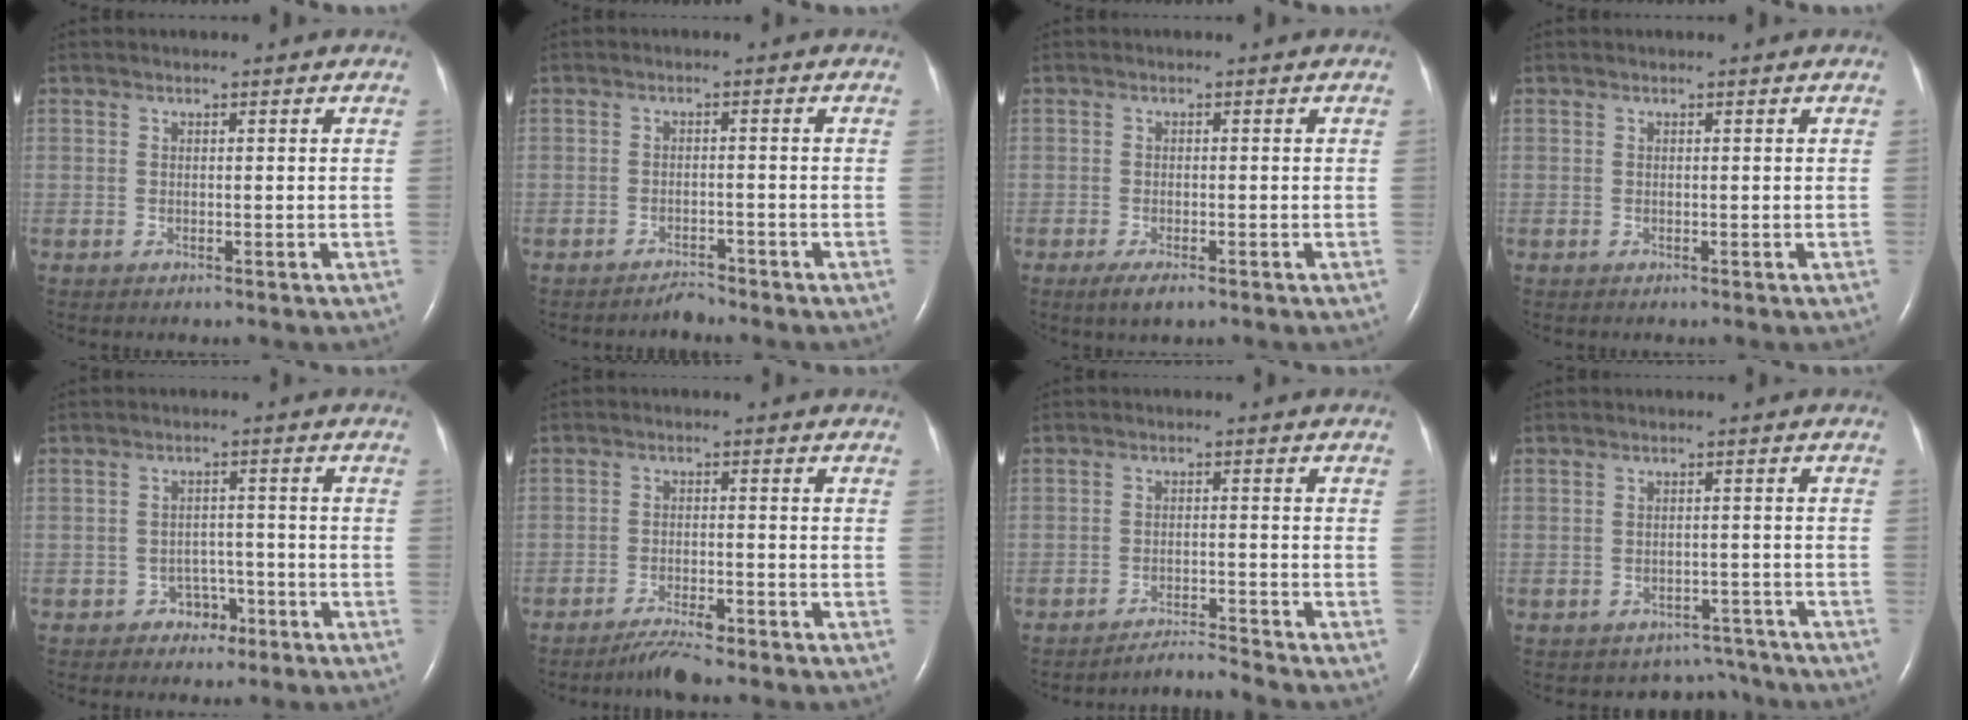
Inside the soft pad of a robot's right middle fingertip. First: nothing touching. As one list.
[{"total": 1.8, "force": [-1.8, 0.2, 0.2], "torque": [-0.003, -0.004, -0.028]}, {"total": 3.1, "force": [-2.2, 0.9, 1.9], "torque": [-0.044, -0.005, -0.036]}, {"total": 0.0}, {"total": 3.1, "force": [-1.9, 2.3, 0.7], "torque": [-0.001, 0.012, -0.024]}, {"total": 4.0, "force": [-3.4, 0.2, 2.0], "torque": [-0.045, -0.011, -0.062]}, {"total": 3.7, "force": [-3.3, -1.7, -0.6], "torque": [0.010, -0.012, -0.054]}, {"total": 5.1, "force": [-4.5, 2.2, -0.9], "torque": [0.016, 0.026, -0.052]}]